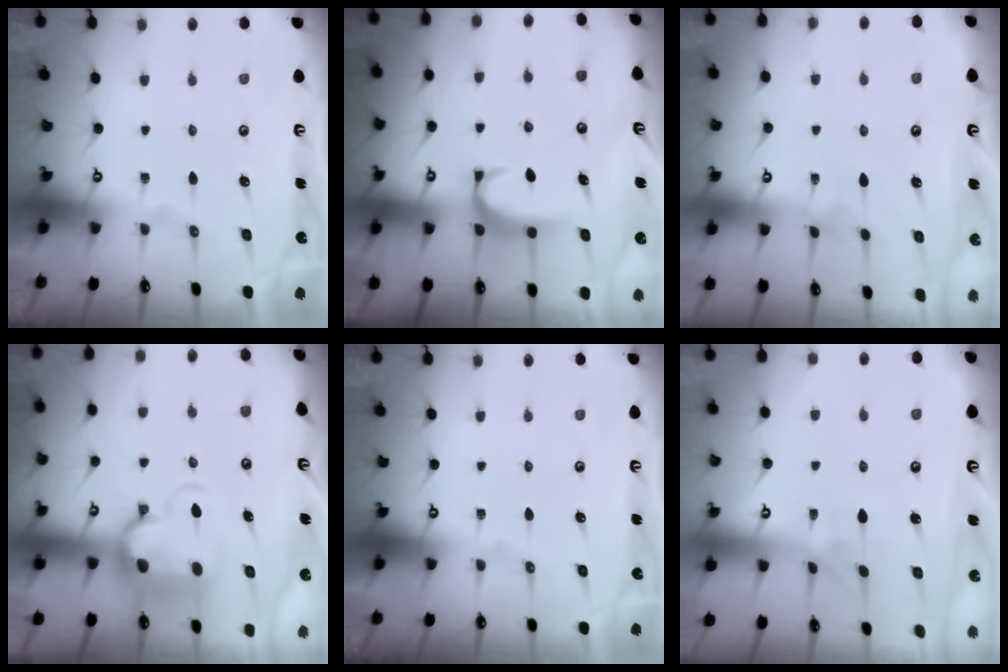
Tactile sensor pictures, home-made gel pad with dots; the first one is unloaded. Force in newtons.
{"total": 1.8, "press": 1.7, "slide": 0.5}
{"total": 2.7, "press": 2.6, "slide": 0.3}
{"total": 4.3, "press": 4.0, "slide": 1.5}
{"total": 0.0}
{"total": 2.8, "press": 2.6, "slide": 0.9}